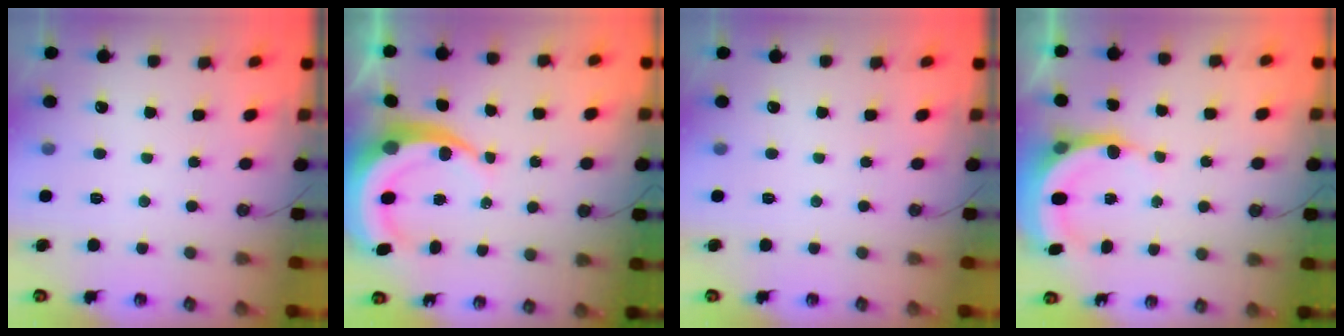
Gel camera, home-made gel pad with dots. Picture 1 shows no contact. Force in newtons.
{"total": 9.2, "press": 9.1, "slide": 1.3}
{"total": 0.0}
{"total": 5.9, "press": 5.8, "slide": 1.2}